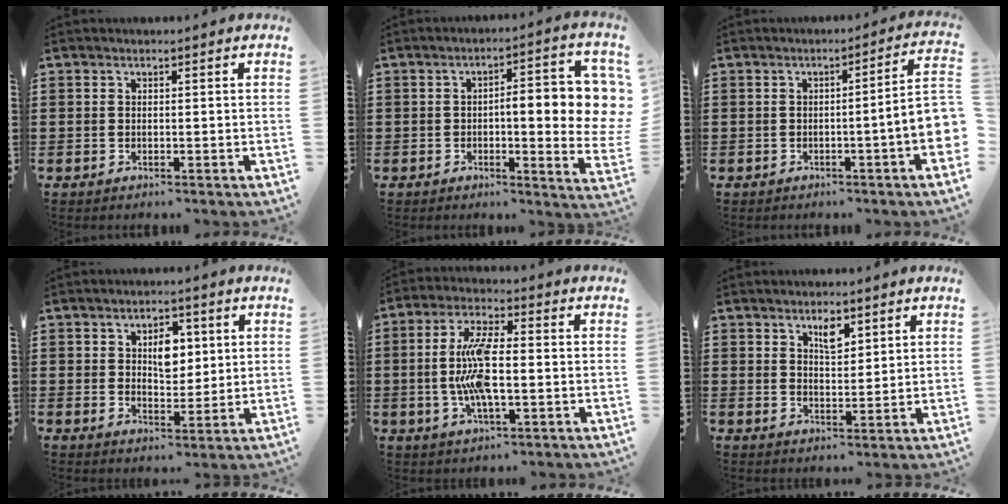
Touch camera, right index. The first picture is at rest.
{"total": 9.3, "force": [0.5, 2.2, 9.0], "torque": [-0.127, -0.004, 0.002]}
{"total": 6.9, "force": [-1.3, 0.4, 6.8], "torque": [-0.112, -0.013, -0.023]}
{"total": 5.3, "force": [1.6, 3.2, 3.9], "torque": [-0.061, 0.003, 0.020]}
{"total": 9.5, "force": [-0.9, 3.1, 9.0], "torque": [-0.199, -0.010, -0.022]}
{"total": 3.5, "force": [2.2, 1.4, 2.3], "torque": [-0.035, -0.001, 0.036]}